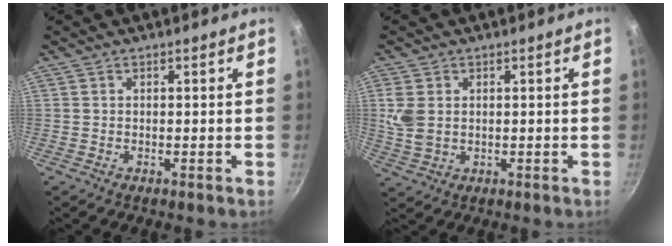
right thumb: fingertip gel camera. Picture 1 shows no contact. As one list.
[{"total": 5.4, "force": [1.0, 3.8, 3.7], "torque": [-0.078, -0.002, 0.024]}]